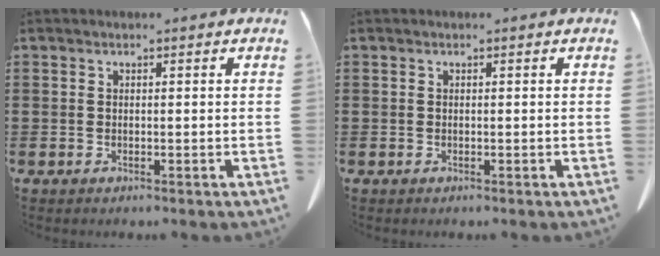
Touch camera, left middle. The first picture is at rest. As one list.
[{"total": 0.0}]